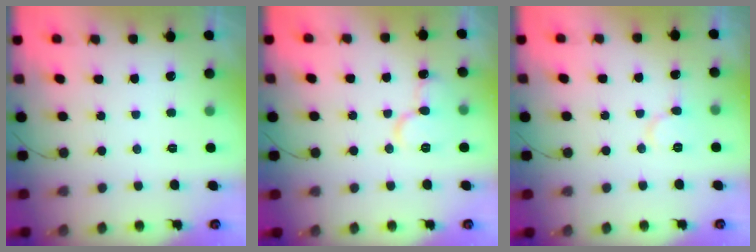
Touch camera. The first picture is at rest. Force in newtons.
{"total": 10.2, "press": 10.1, "slide": 1.4}
{"total": 6.9, "press": 6.9, "slide": 0.4}